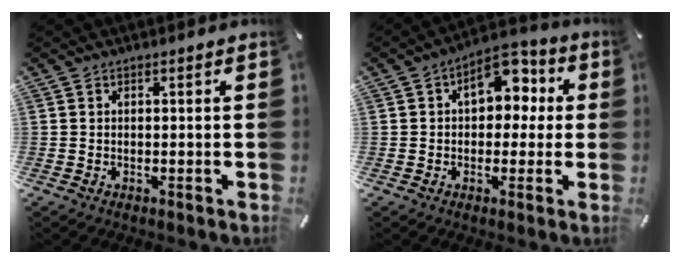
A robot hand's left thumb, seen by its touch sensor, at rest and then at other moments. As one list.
[{"total": 9.8, "force": [2.6, 7.0, 6.3], "torque": [-0.074, -0.007, 0.039]}]